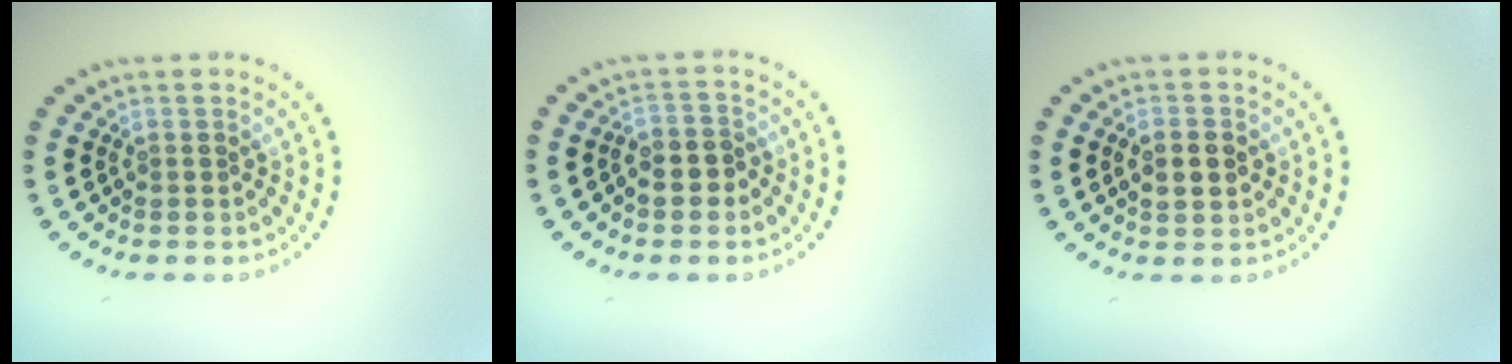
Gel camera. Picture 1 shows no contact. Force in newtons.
{"total": 2.3, "press": 2.1, "slide": 0.9}
{"total": 2.3, "press": 2.3, "slide": 0.3}